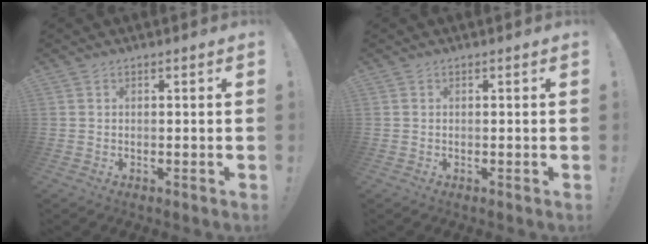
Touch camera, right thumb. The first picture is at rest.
{"total": 0.0}